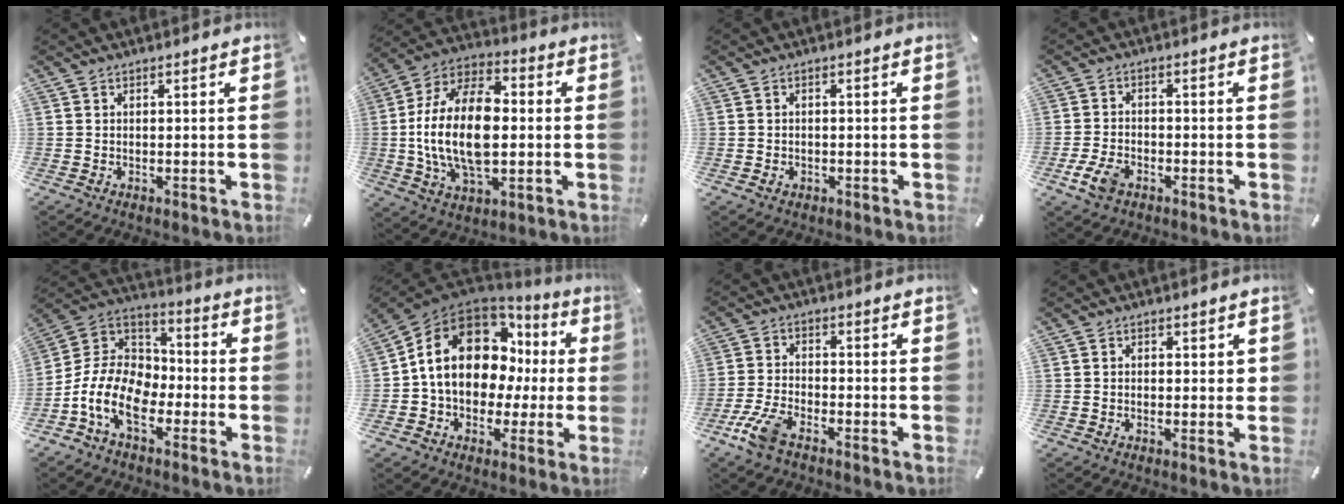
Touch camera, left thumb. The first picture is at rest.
{"total": 20.0, "force": [-1.0, 12.3, 15.7], "torque": [-0.329, -0.003, -0.024]}
{"total": 1.5, "force": [-0.5, 1.3, 0.6], "torque": [-0.012, 0.004, -0.012]}
{"total": 5.9, "force": [-3.0, 3.8, 3.4], "torque": [-0.085, 0.009, -0.059]}
{"total": 14.4, "force": [-7.6, 8.9, 8.3], "torque": [-0.194, 0.019, -0.146]}
{"total": 15.8, "force": [3.5, 11.8, 9.9], "torque": [-0.183, -0.020, 0.062]}
{"total": 6.7, "force": [-4.5, 2.6, 4.3], "torque": [-0.104, 0.009, -0.087]}
{"total": 1.4, "force": [0.0, 1.2, 0.8], "torque": [-0.007, 0.003, -0.004]}